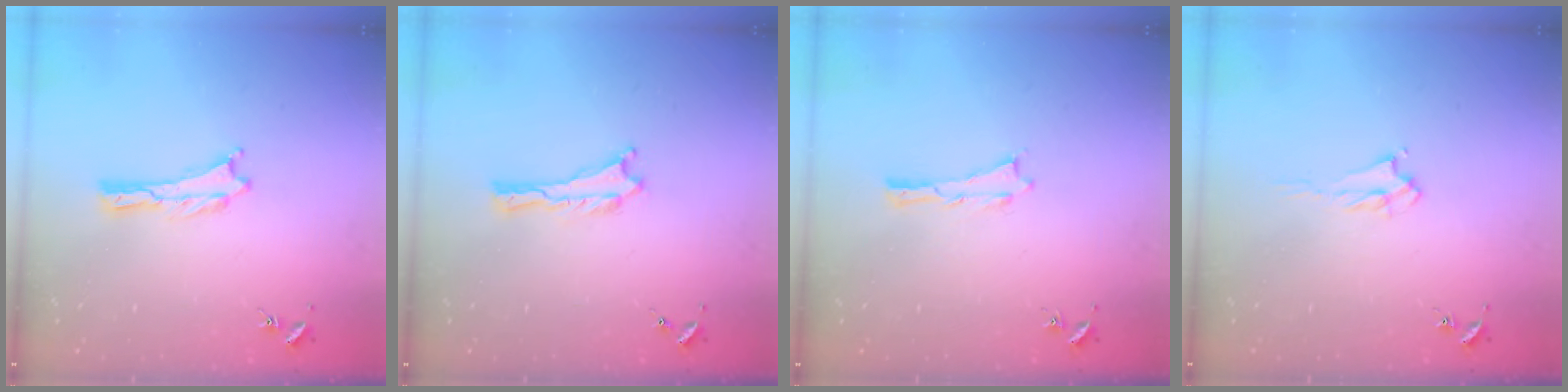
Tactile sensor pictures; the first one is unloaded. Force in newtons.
{"total": 0.0}
{"total": 0.0}
{"total": 2.2, "press": 2.2, "slide": 0.4}